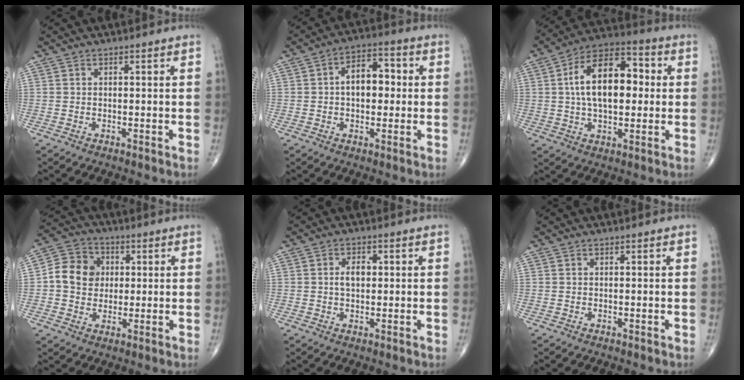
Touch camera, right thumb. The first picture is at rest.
{"total": 8.5, "force": [0.5, 5.3, 6.6], "torque": [-0.077, 0.021, -0.001]}
{"total": 16.4, "force": [1.8, 9.1, 13.5], "torque": [-0.205, 0.023, 0.021]}
{"total": 9.7, "force": [0.8, 8.5, 4.5], "torque": [-0.054, 0.013, 0.003]}
{"total": 3.5, "force": [0.4, 2.2, 2.6], "torque": [-0.040, 0.005, 0.005]}
{"total": 0.0}